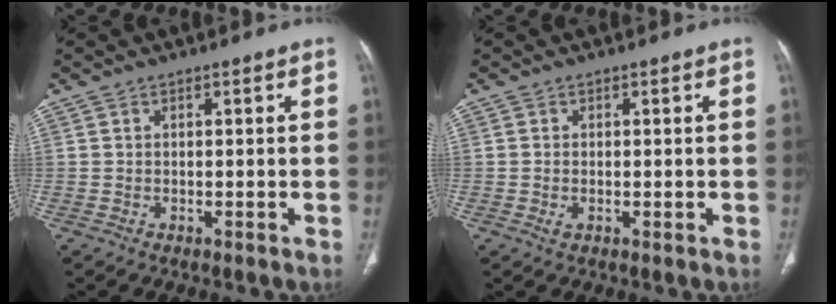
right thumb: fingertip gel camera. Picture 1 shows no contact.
{"total": 1.3, "force": [-0.2, 0.7, 1.0], "torque": [-0.026, 0.003, -0.002]}